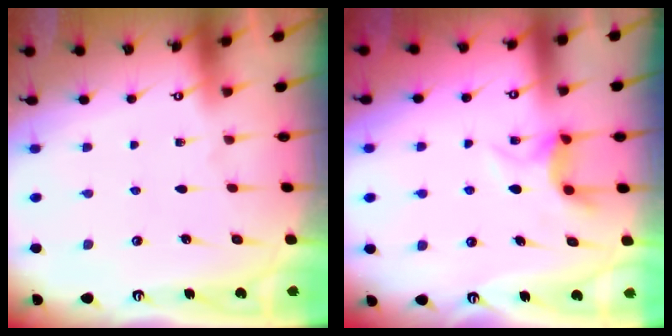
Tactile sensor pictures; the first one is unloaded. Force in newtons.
{"total": 7.1, "press": 7.1, "slide": 0.0}